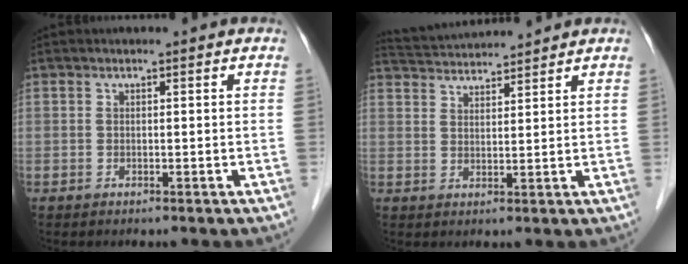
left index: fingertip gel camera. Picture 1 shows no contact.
{"total": 7.3, "force": [7.2, -0.3, 1.2], "torque": [-0.034, 0.030, 0.122]}